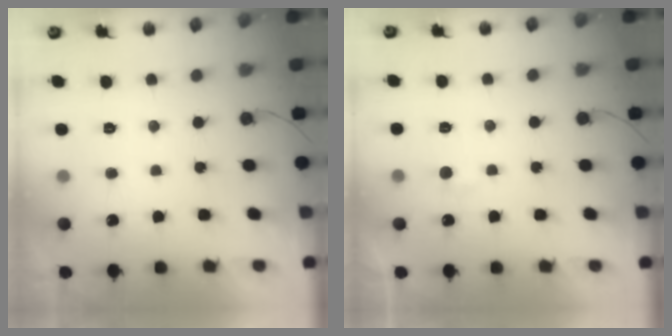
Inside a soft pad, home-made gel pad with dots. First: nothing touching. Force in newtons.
{"total": 2.7, "press": 2.7, "slide": 0.3}